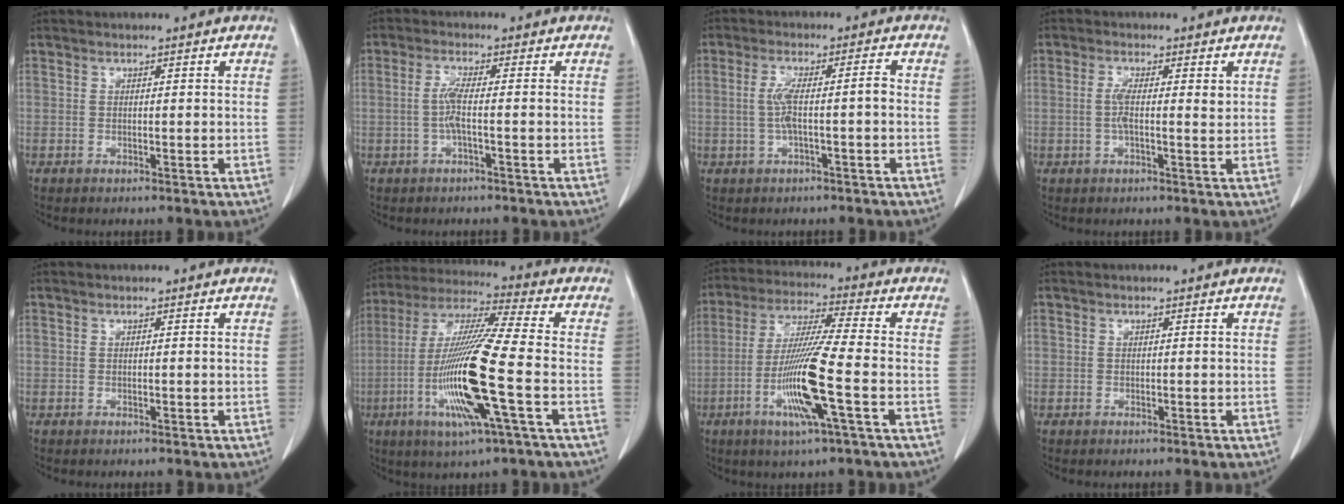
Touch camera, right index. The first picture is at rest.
{"total": 3.1, "force": [-0.6, 0.0, 3.1], "torque": [-0.066, 0.001, -0.013]}
{"total": 5.1, "force": [-0.6, 0.6, 5.0], "torque": [-0.104, 0.018, -0.008]}
{"total": 3.5, "force": [0.5, 0.9, 3.4], "torque": [-0.064, 0.003, 0.007]}
{"total": 0.0}
{"total": 17.5, "force": [-4.5, 0.1, 16.9], "torque": [-0.351, -0.016, -0.093]}
{"total": 12.6, "force": [-3.9, -0.5, 12.0], "torque": [-0.243, -0.015, -0.080]}
{"total": 0.0}